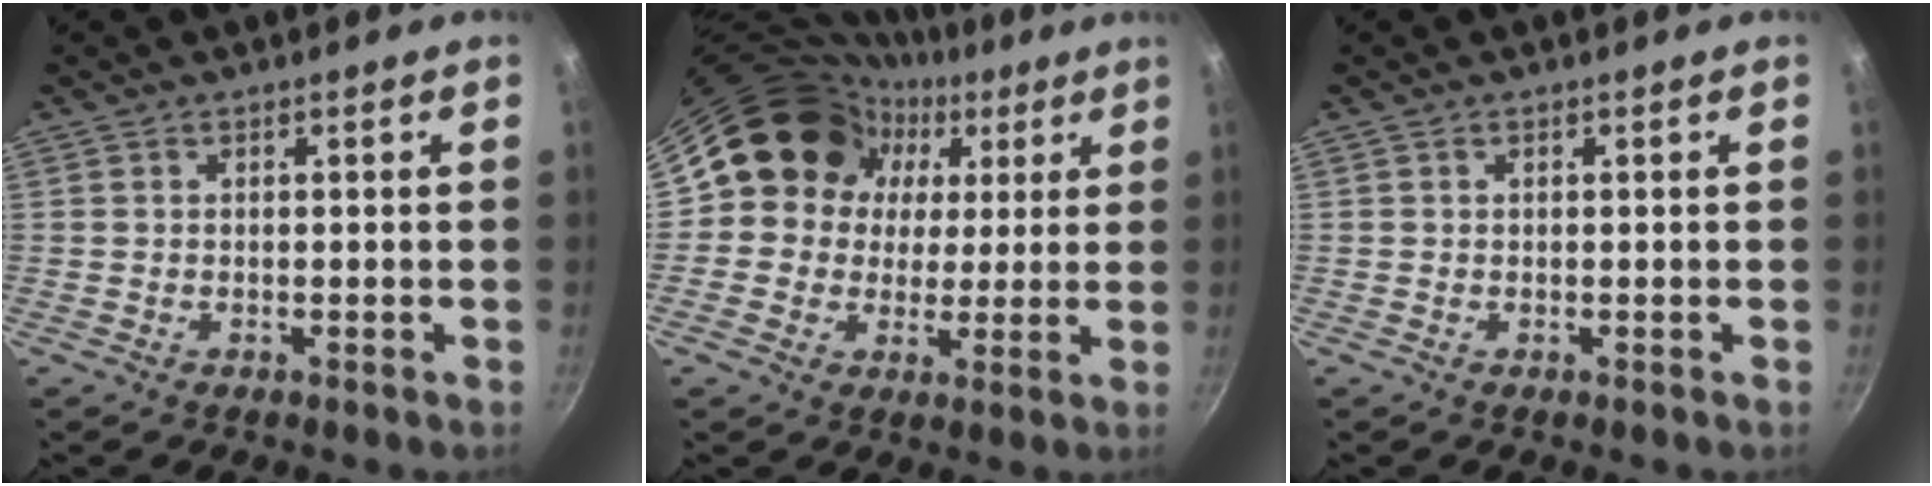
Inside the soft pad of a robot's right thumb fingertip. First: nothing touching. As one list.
[{"total": 13.2, "force": [4.4, 11.7, 4.1], "torque": [-0.027, 0.011, 0.059]}, {"total": 0.0}]